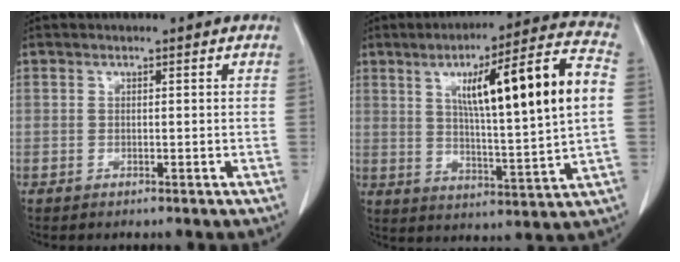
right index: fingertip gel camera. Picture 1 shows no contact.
{"total": 18.8, "force": [3.8, 0.9, 18.4], "torque": [-0.280, 0.018, 0.053]}